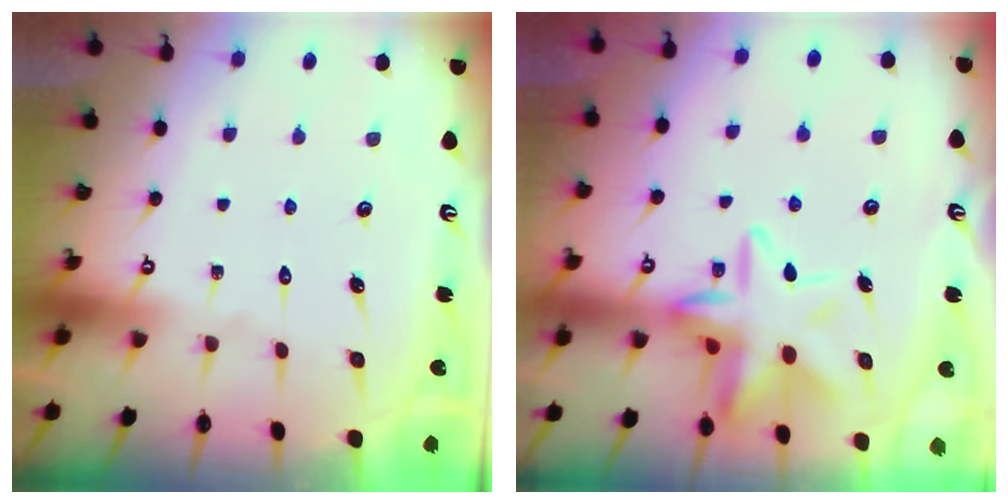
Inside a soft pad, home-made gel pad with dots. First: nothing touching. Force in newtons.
{"total": 14.3, "press": 14.2, "slide": 1.3}